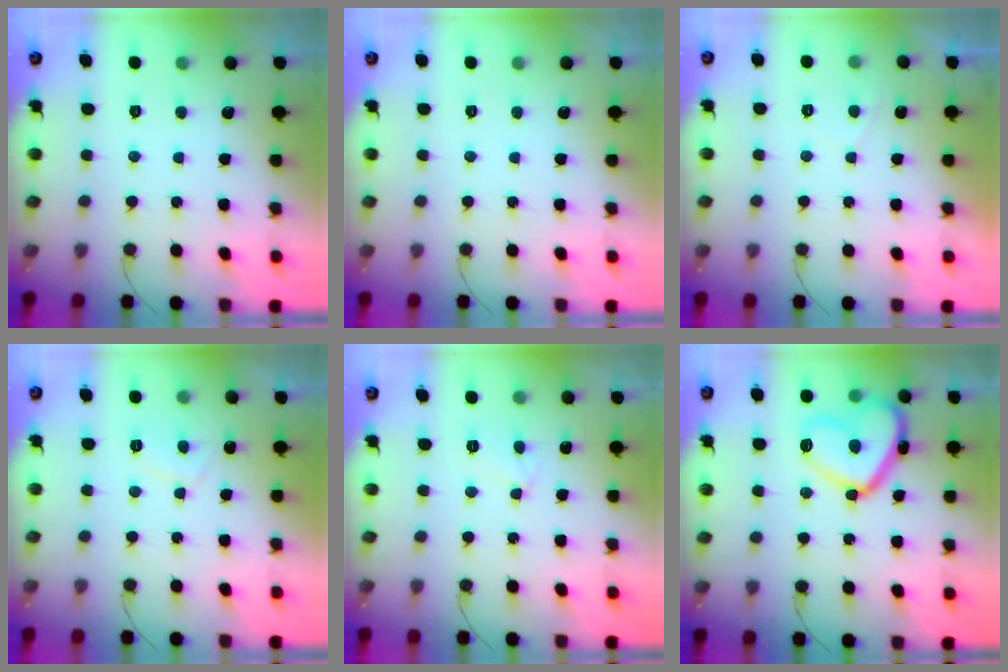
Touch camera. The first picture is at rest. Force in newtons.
{"total": 0.0}
{"total": 0.8, "press": 0.6, "slide": 0.6}
{"total": 2.5, "press": 2.4, "slide": 0.7}
{"total": 3.4, "press": 3.4, "slide": 0.3}
{"total": 15.4, "press": 15.3, "slide": 1.4}